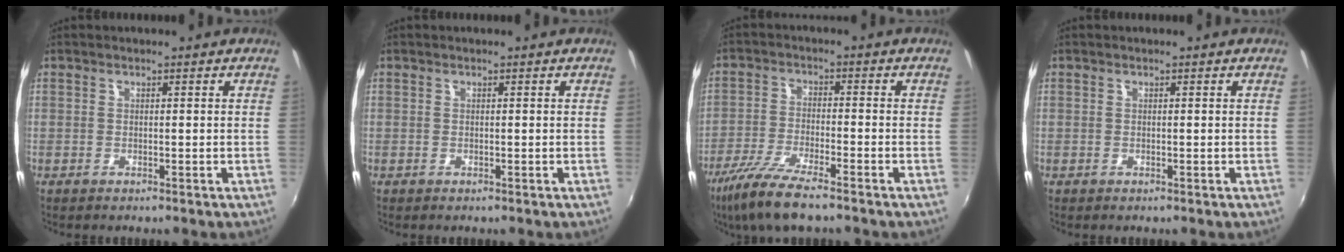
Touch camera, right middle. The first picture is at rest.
{"total": 0.0}
{"total": 10.2, "force": [-7.7, 1.4, 6.5], "torque": [-0.147, -0.028, -0.147]}
{"total": 0.0}